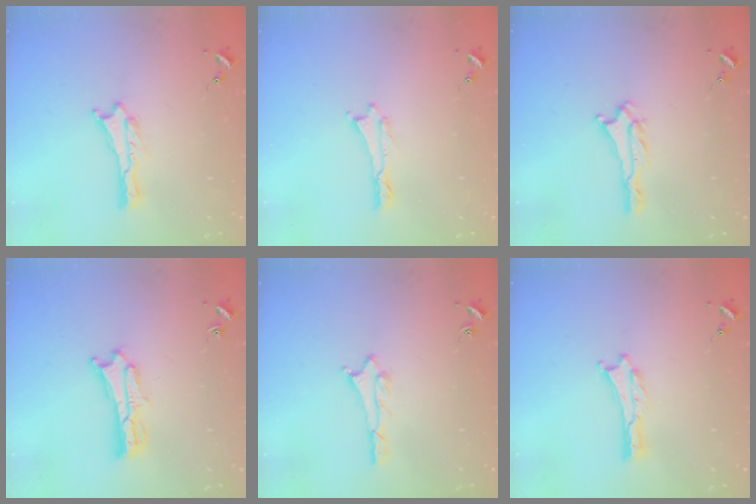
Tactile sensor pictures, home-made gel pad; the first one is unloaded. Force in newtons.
{"total": 0.0}
{"total": 1.0, "press": 1.0, "slide": 0.1}
{"total": 2.5, "press": 2.5, "slide": 0.1}
{"total": 1.1, "press": 1.1, "slide": 0.1}
{"total": 0.0}